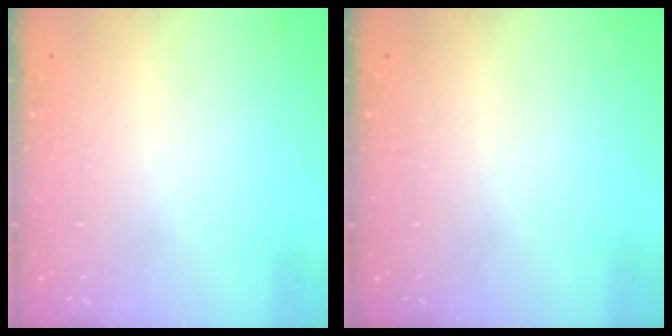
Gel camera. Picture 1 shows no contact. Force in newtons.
{"total": 0.0}